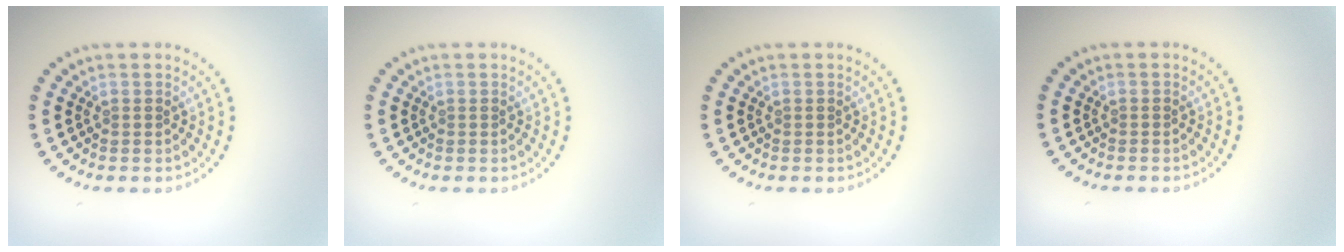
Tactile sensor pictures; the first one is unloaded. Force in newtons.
{"total": 0.0}
{"total": 0.0}
{"total": 0.0}